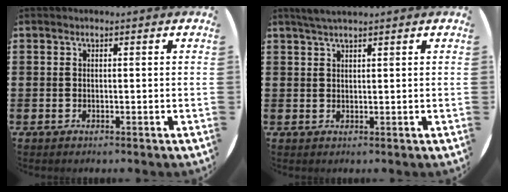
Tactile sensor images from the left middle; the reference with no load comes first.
{"total": 1.7, "force": [1.5, 0.0, 0.8], "torque": [-0.016, 0.002, 0.028]}